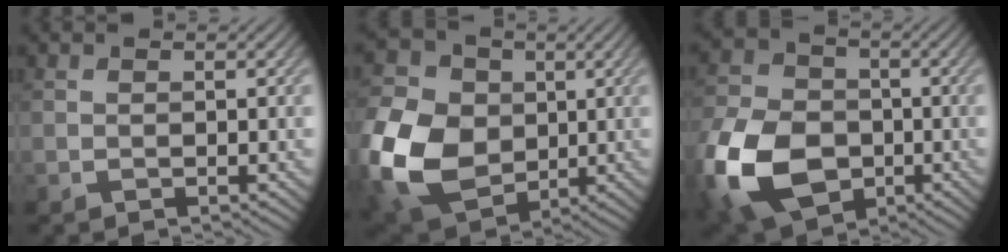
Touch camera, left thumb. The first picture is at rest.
{"total": 15.6, "force": [-1.8, 12.1, 9.8], "torque": [-0.277, -0.012, -0.040]}
{"total": 16.5, "force": [-5.6, 11.6, 10.3], "torque": [-0.278, -0.039, -0.112]}